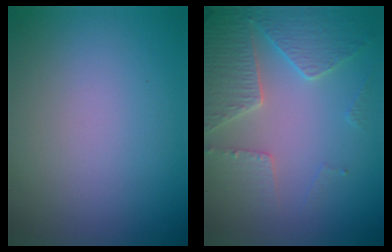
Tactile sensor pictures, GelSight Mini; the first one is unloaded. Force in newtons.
{"total": 4.3, "press": 4.3, "slide": 0.6}